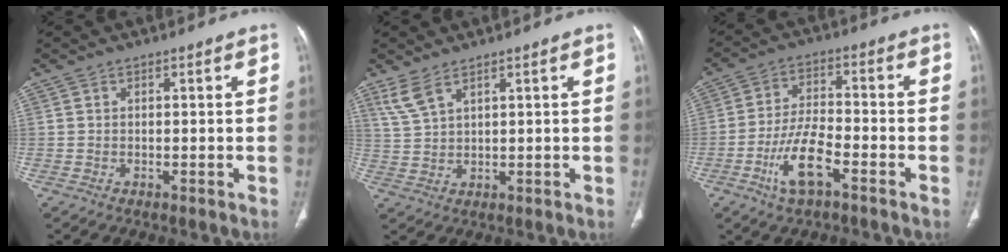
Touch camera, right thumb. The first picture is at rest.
{"total": 4.3, "force": [3.2, 1.3, 2.7], "torque": [-0.057, -0.006, 0.077]}
{"total": 9.6, "force": [-4.8, 3.4, 7.6], "torque": [-0.153, 0.024, -0.088]}